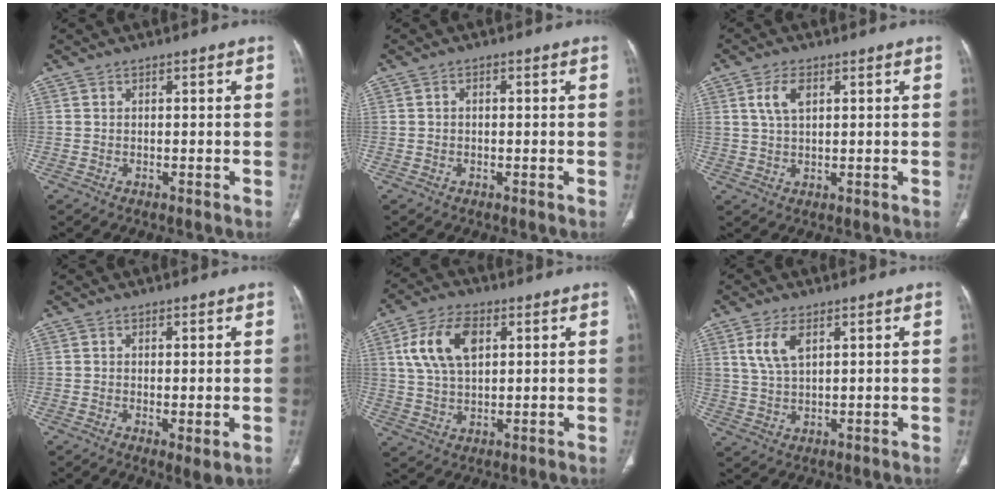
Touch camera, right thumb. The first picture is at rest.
{"total": 0.7, "force": [0.0, 0.5, 0.5], "torque": [-0.006, 0.003, -0.001]}
{"total": 4.7, "force": [1.8, 2.5, 3.6], "torque": [-0.073, 0.001, 0.038]}
{"total": 3.0, "force": [-0.6, 0.9, 2.8], "torque": [-0.052, -0.014, -0.008]}
{"total": 11.4, "force": [3.6, 6.5, 8.6], "torque": [-0.158, 0.001, 0.070]}
{"total": 6.1, "force": [2.7, 3.0, 4.5], "torque": [-0.093, -0.008, 0.062]}